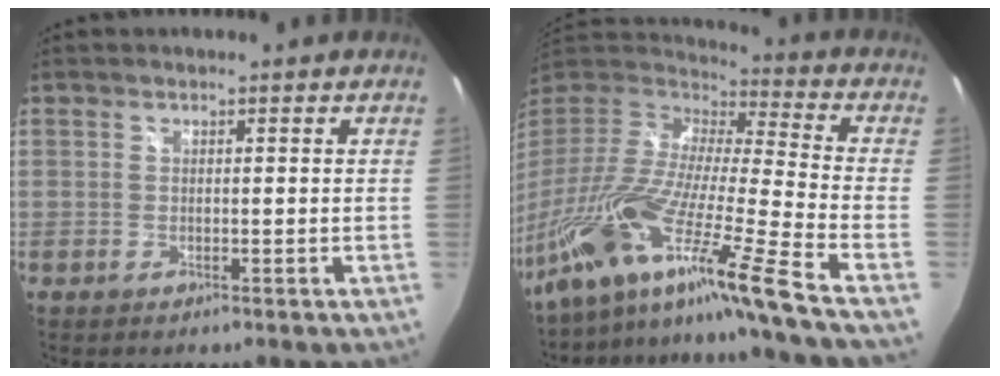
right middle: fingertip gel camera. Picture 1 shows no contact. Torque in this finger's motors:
{"motor_torque": [1.53, -0.60, 1.05, 0.21]}